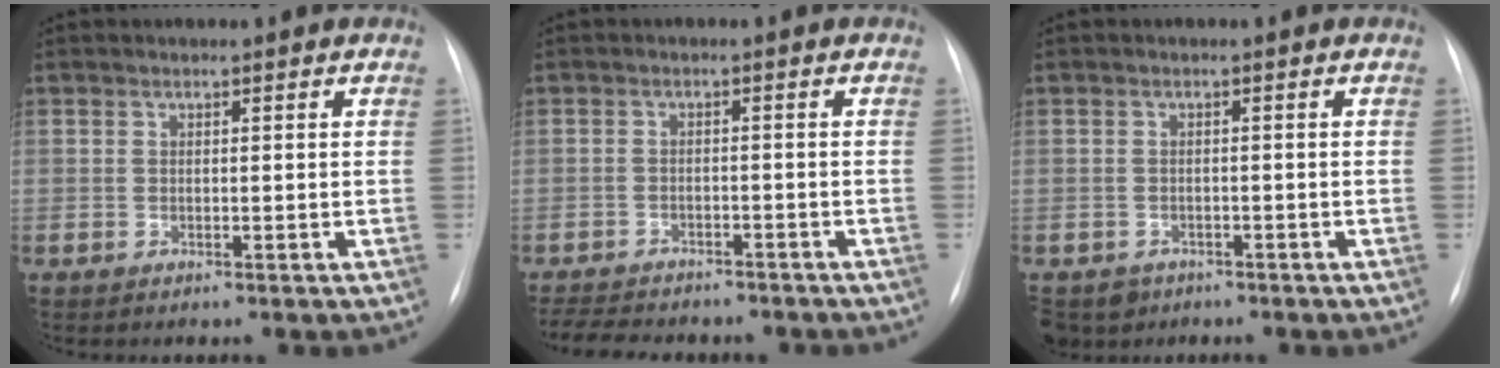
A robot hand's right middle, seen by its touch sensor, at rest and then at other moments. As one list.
[{"total": 11.5, "force": [-10.0, 3.8, 4.4], "torque": [-0.085, 0.000, -0.130]}, {"total": 4.5, "force": [-3.1, 3.2, 0.4], "torque": [-0.003, 0.005, -0.045]}]